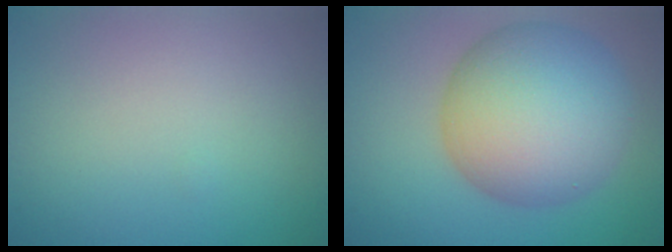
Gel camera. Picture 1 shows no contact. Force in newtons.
{"total": 11.2, "press": 11.2, "slide": 0.5}